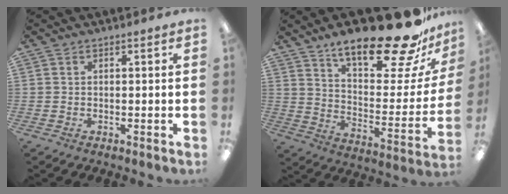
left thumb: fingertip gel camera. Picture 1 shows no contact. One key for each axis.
{"total": 23.9, "fx": 18.1, "fy": 7.0, "fz": 14.0, "tx": -0.201, "ty": -0.129, "tz": 0.298}